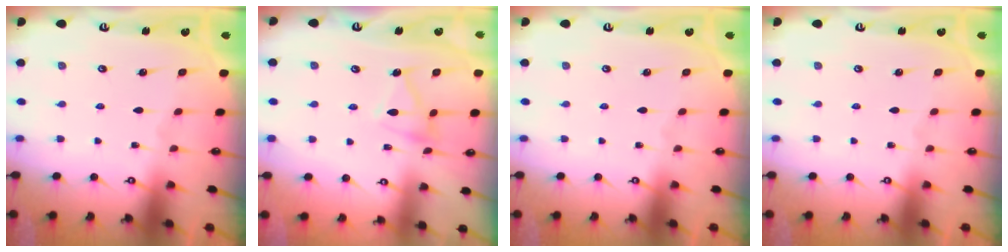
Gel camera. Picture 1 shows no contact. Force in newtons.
{"total": 10.5, "press": 10.4, "slide": 0.8}
{"total": 0.0}
{"total": 0.0}